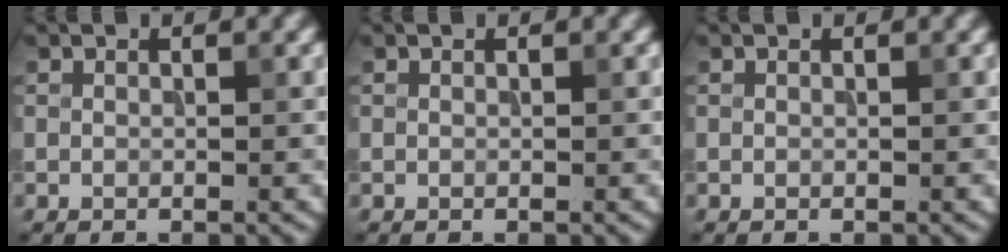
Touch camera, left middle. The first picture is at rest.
{"total": 0.0}
{"total": 0.0}